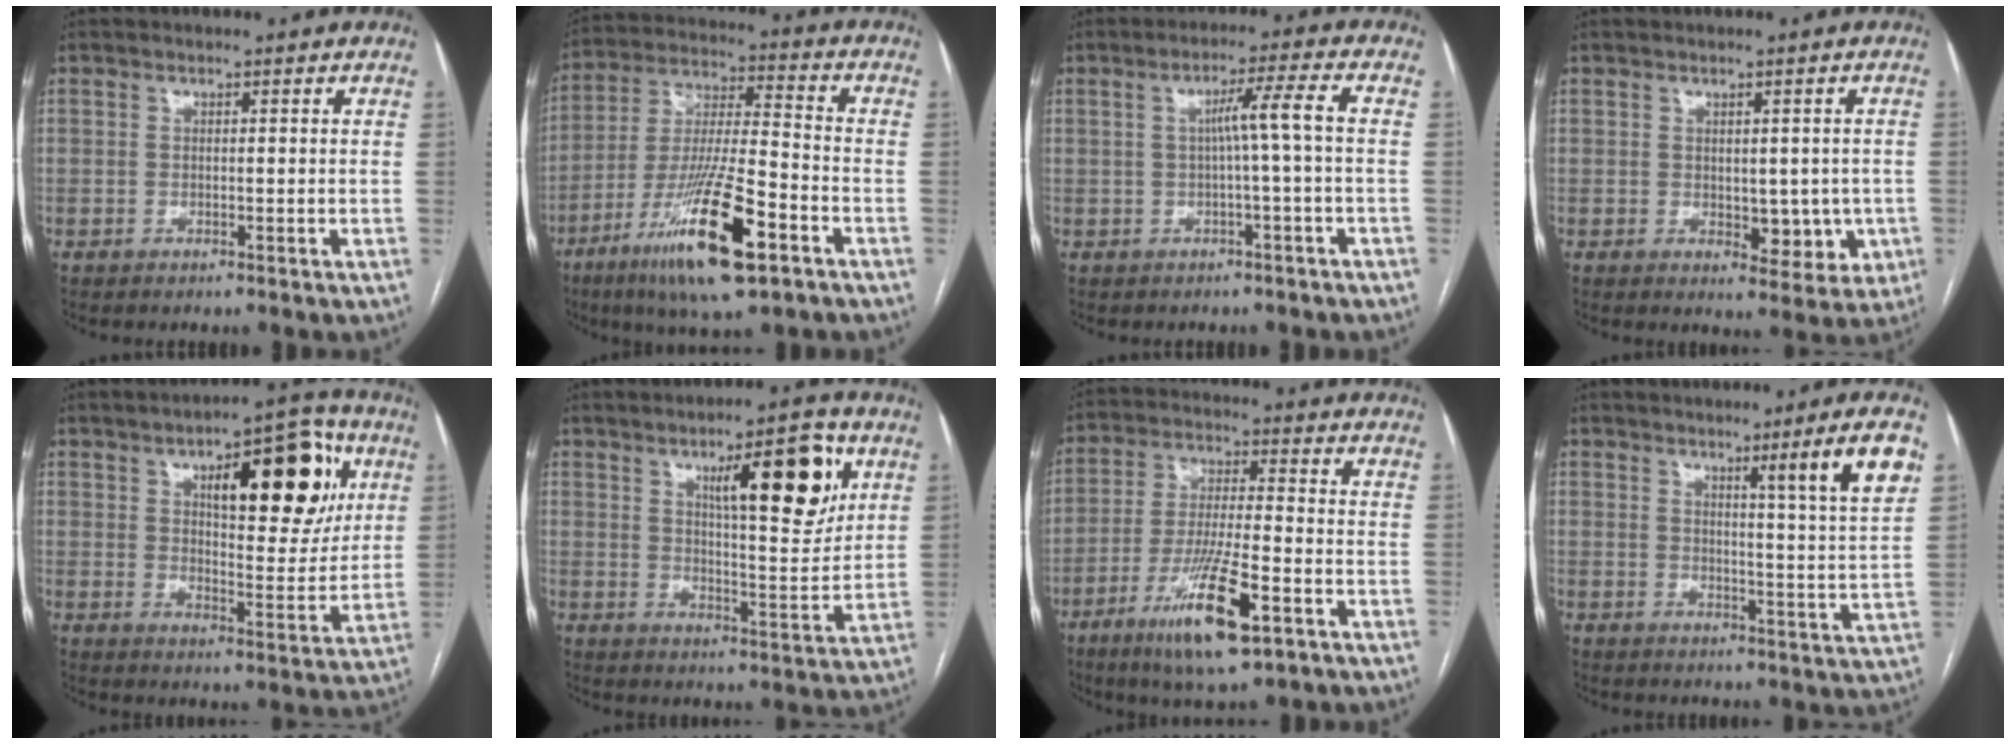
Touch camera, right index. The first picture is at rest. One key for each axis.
{"total": 17.7, "fx": -9.0, "fy": 2.2, "fz": 15.0, "tx": -0.290, "ty": -0.030, "tz": -0.158}
{"total": 5.0, "fx": -0.2, "fy": -1.1, "fz": 4.8, "tx": -0.079, "ty": 0.015, "tz": 0.001}
{"total": 6.1, "fx": -0.8, "fy": 3.5, "fz": 4.9, "tx": -0.045, "ty": 0.000, "tz": 0.001}
{"total": 17.1, "fx": 6.7, "fy": 5.6, "fz": 14.7, "tx": -0.192, "ty": 0.021, "tz": 0.097}
{"total": 13.1, "fx": 5.9, "fy": 2.8, "fz": 11.4, "tx": -0.164, "ty": 0.001, "tz": 0.087}
{"total": 13.1, "fx": -6.7, "fy": 1.7, "fz": 11.2, "tx": -0.210, "ty": -0.023, "tz": -0.116}
{"total": 9.0, "fx": 4.7, "fy": -1.6, "fz": 7.5, "tx": -0.100, "ty": -0.017, "tz": 0.066}